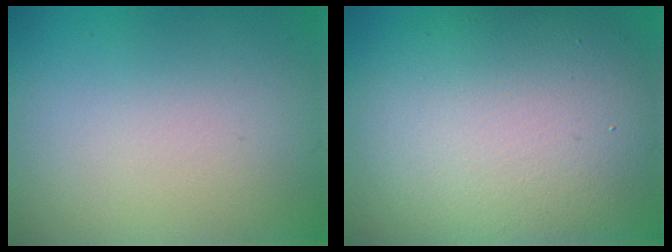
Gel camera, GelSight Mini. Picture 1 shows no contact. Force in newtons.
{"total": 11.9, "press": 11.9, "slide": 1.0}